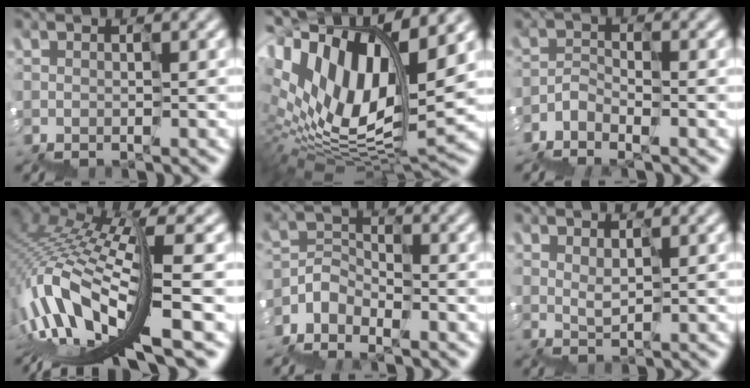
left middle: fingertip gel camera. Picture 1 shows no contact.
{"total": 13.7, "force": [6.2, 6.4, 10.4], "torque": [-0.227, 0.028, 0.119]}
{"total": 2.4, "force": [-2.3, 0.7, 0.2], "torque": [-0.018, 0.007, -0.046]}
{"total": 11.4, "force": [-1.8, 3.7, 10.6], "torque": [-0.238, 0.020, -0.014]}
{"total": 3.3, "force": [-2.8, 1.7, 0.2], "torque": [-0.015, 0.009, -0.057]}
{"total": 1.2, "force": [1.2, 0.1, 0.1], "torque": [-0.007, 0.012, 0.029]}